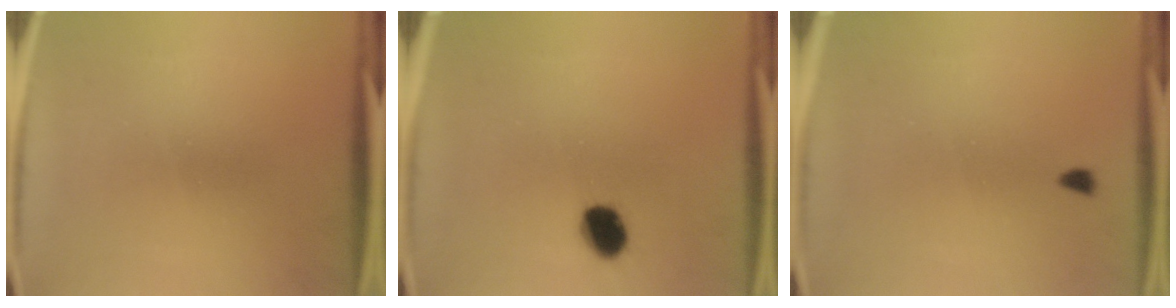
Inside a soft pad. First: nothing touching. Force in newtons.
{"total": 6.6}
{"total": 1.1}